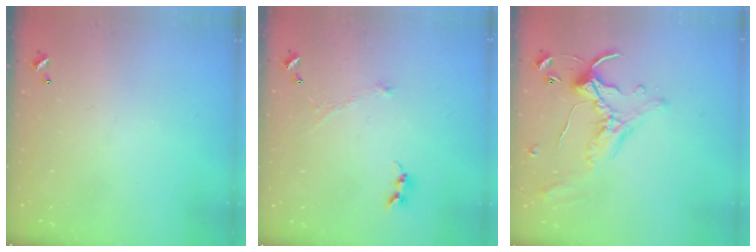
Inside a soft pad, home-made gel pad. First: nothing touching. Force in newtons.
{"total": 1.2, "press": 1.2, "slide": 0.1}
{"total": 0.9, "press": 0.1, "slide": 0.9}